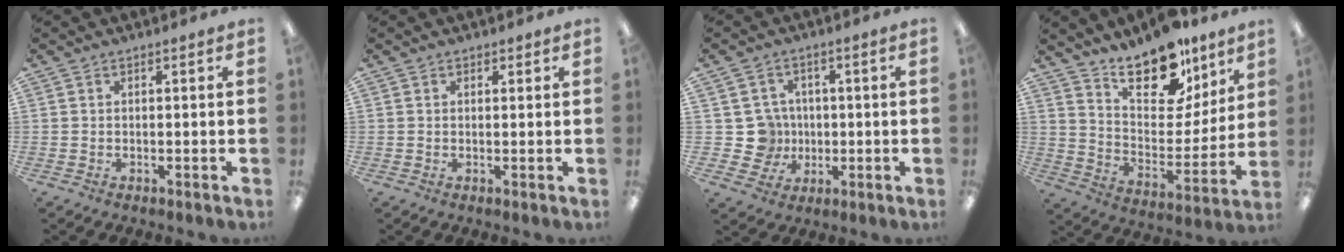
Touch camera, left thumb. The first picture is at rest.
{"total": 0.8, "force": [0.6, 0.6, 0.1], "torque": [0.006, -0.001, 0.008]}
{"total": 8.1, "force": [0.1, 7.9, 1.6], "torque": [-0.041, 0.003, 0.010]}
{"total": 18.7, "force": [15.1, 7.7, 7.8], "torque": [-0.128, -0.114, 0.267]}